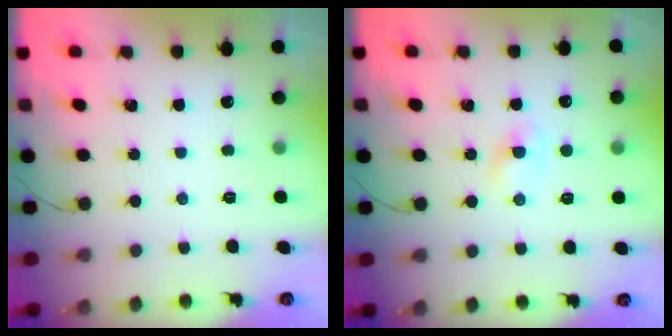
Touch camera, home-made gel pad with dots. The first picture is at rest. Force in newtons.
{"total": 1.8, "press": 1.5, "slide": 0.9}